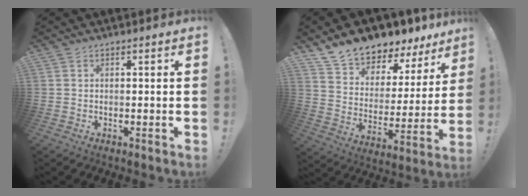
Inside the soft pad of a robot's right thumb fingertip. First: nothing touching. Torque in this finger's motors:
{"motor_torque": [0.02, 1.39, 0.57, 0.56, 0.11]}